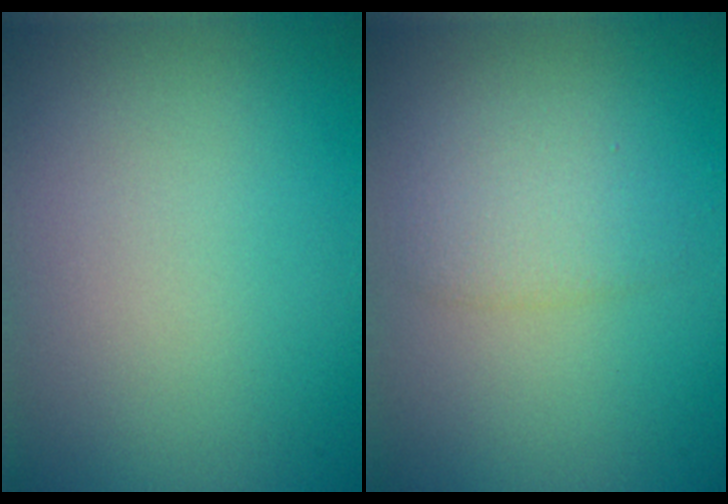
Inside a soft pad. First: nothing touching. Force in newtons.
{"total": 2.1, "press": 2.1, "slide": 0.1}